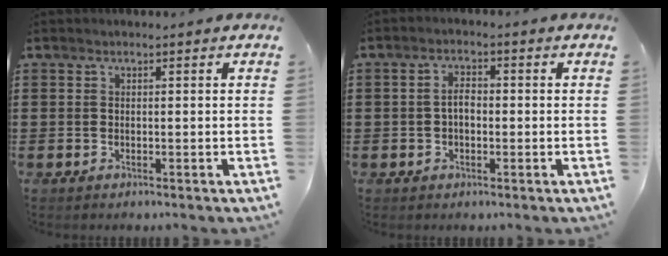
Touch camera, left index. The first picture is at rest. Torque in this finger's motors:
{"motor_torque": [0.03, 0.27, 0.02, 0.01]}